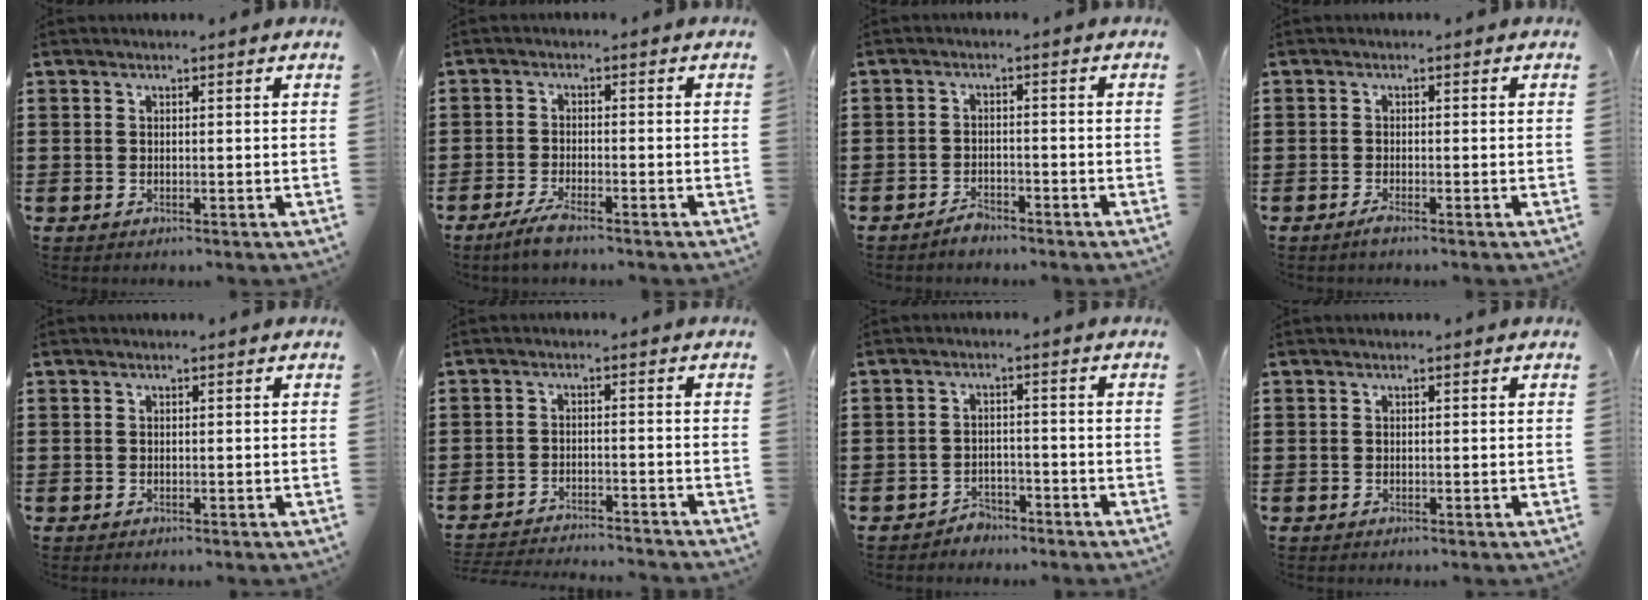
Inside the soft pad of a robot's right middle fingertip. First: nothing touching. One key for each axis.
{"total": 3.4, "fx": -2.7, "fy": 0.3, "fz": 2.0, "tx": -0.054, "ty": -0.008, "tz": -0.058}
{"total": 2.3, "fx": -2.1, "fy": 0.7, "fz": 0.5, "tx": -0.015, "ty": 0.004, "tz": -0.044}
{"total": 1.0, "fx": -0.7, "fy": 0.1, "fz": 0.8, "tx": -0.015, "ty": -0.004, "tz": -0.012}
{"total": 0.0}
{"total": 3.2, "fx": -3.2, "fy": -0.1, "fz": 0.2, "tx": -0.008, "ty": -0.002, "tz": -0.068}
{"total": 2.5, "fx": -2.4, "fy": 0.8, "fz": -0.1, "tx": -0.009, "ty": 0.003, "tz": -0.052}
{"total": 0.0}